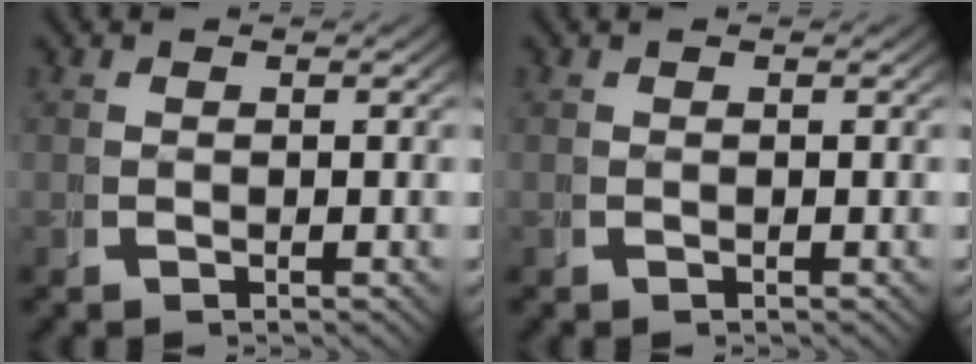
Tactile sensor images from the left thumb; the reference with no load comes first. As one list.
[{"total": 0.0}]